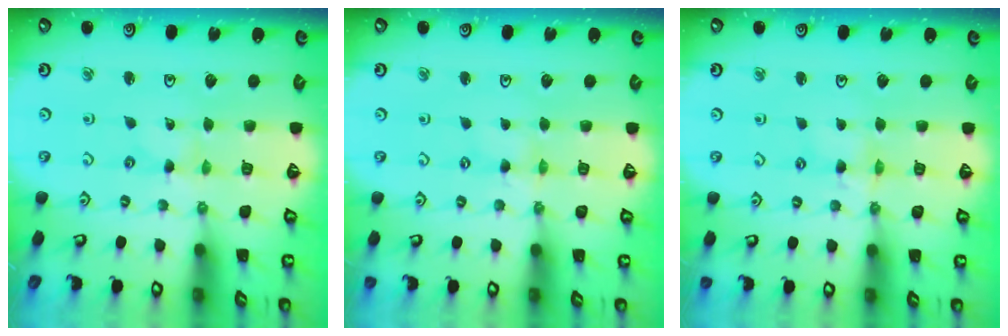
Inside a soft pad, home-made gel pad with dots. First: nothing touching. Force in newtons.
{"total": 0.0}
{"total": 2.4, "press": 2.4, "slide": 0.3}